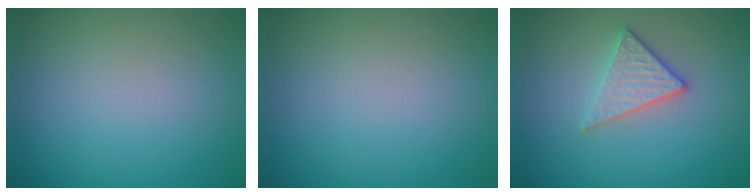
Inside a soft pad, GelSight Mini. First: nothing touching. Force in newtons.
{"total": 0.0}
{"total": 2.8, "press": 2.6, "slide": 1.1}